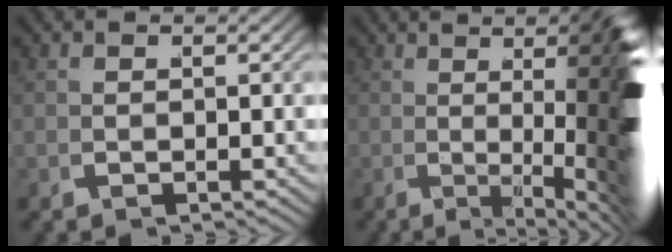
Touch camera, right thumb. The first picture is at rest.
{"total": 15.3, "force": [0.5, 4.4, 14.7], "torque": [-0.186, -0.017, 0.016]}